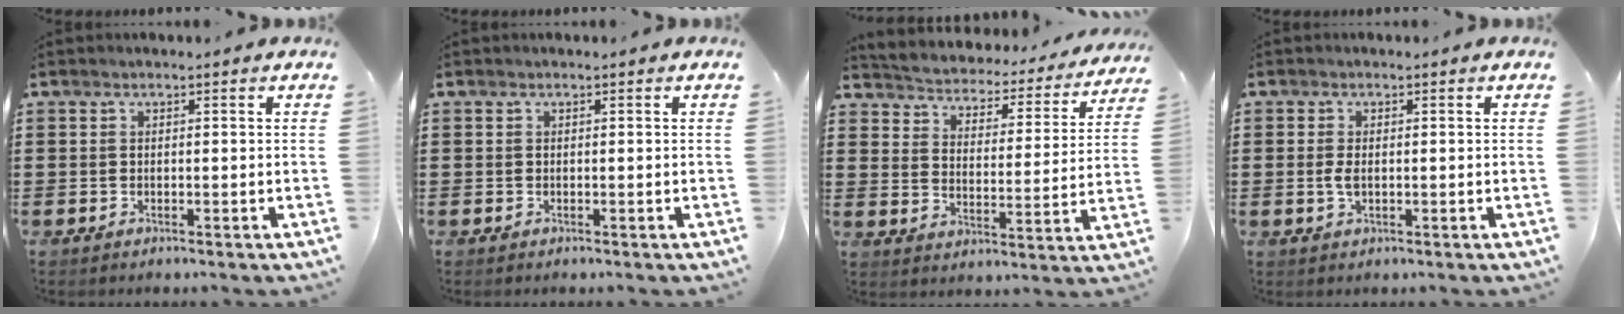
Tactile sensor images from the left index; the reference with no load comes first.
{"total": 0.0}
{"total": 2.5, "force": [2.5, 0.3, -0.1], "torque": [-0.019, -0.030, 0.030]}
{"total": 2.0, "force": [0.0, 1.0, 1.8], "torque": [-0.051, -0.005, -0.005]}